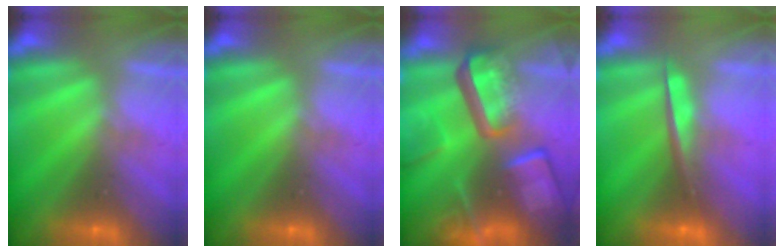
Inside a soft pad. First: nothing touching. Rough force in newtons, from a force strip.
{"total": 0.0}
{"total": 10.8}
{"total": 4.6}